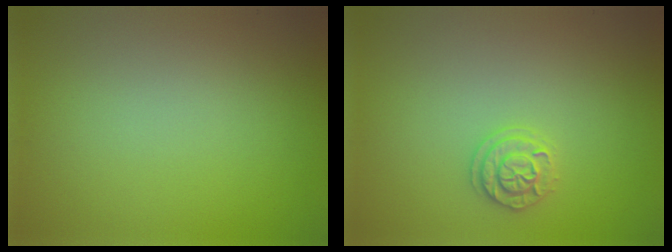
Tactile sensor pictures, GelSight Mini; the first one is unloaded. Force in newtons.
{"total": 1.8, "press": 1.8, "slide": 0.5}